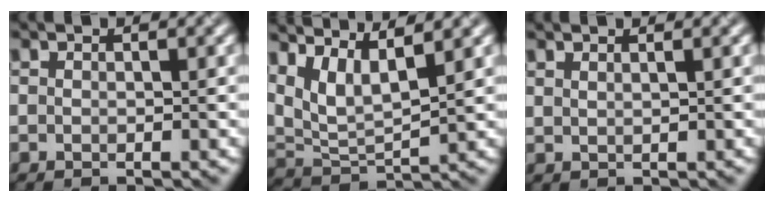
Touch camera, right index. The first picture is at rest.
{"total": 5.4, "force": [3.5, 1.8, 3.7], "torque": [-0.088, 0.001, 0.072]}
{"total": 0.9, "force": [0.9, 0.1, 0.2], "torque": [-0.005, 0.001, 0.013]}